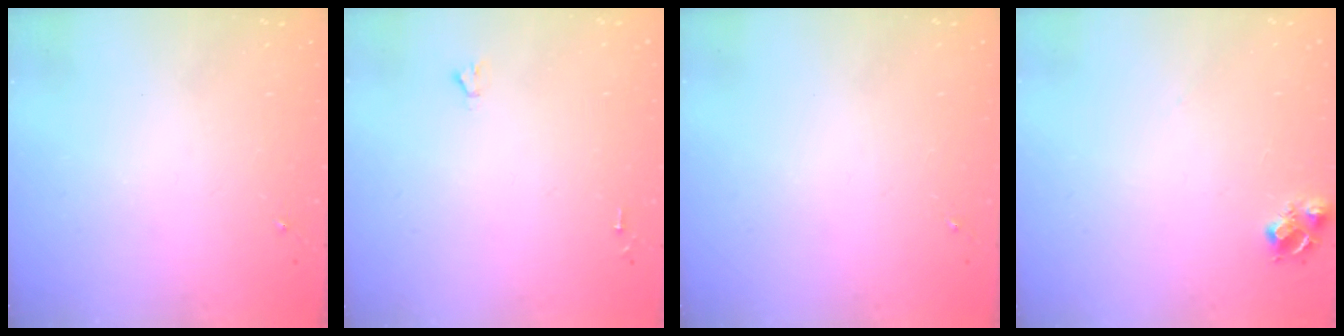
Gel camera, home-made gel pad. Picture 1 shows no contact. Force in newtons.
{"total": 1.6, "press": 1.6, "slide": 0.1}
{"total": 0.0}
{"total": 7.3, "press": 7.2, "slide": 0.8}